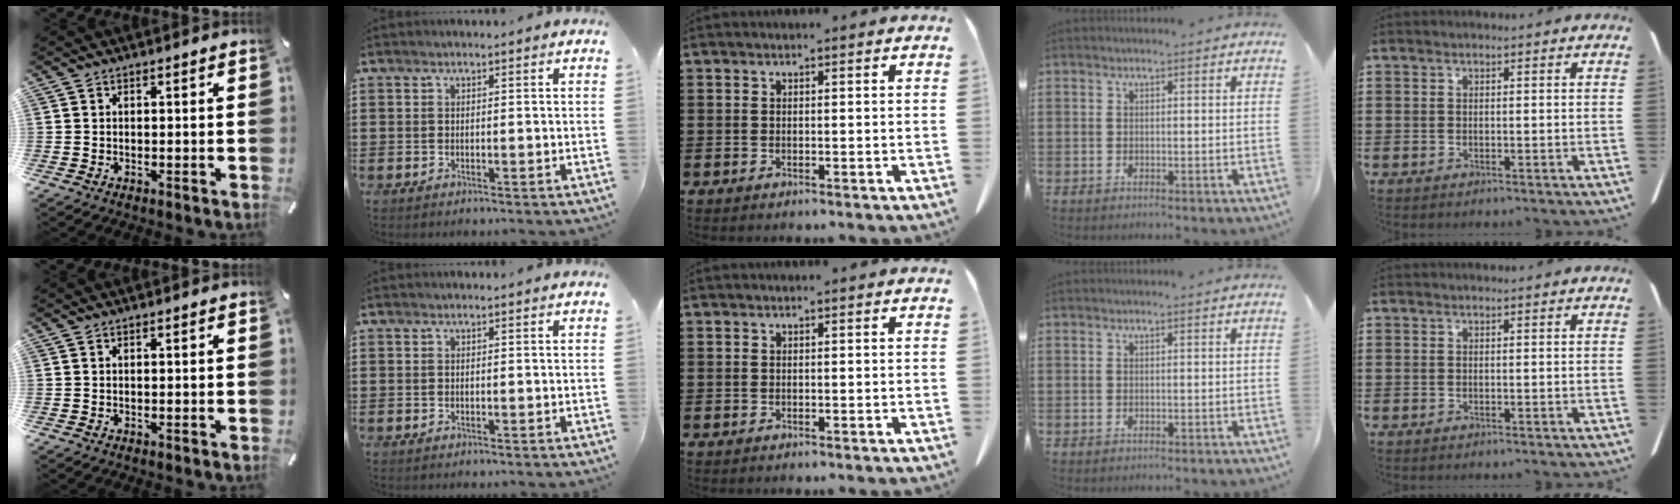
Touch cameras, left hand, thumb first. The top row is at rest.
{}